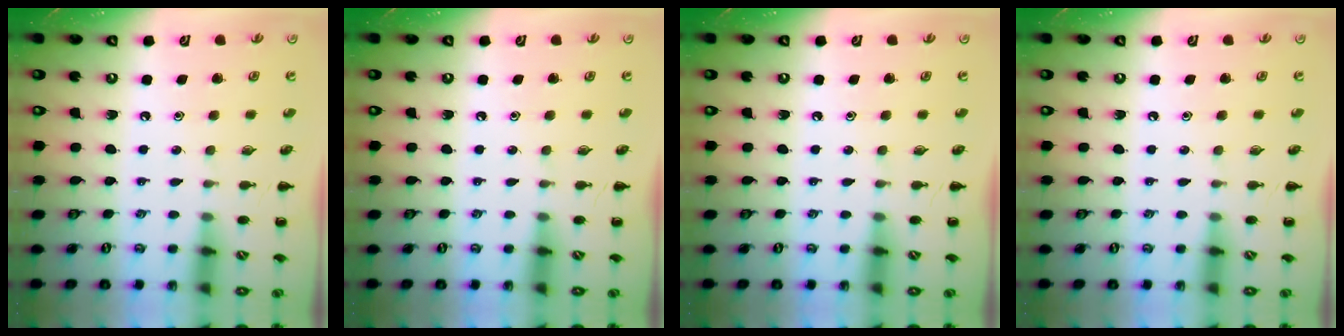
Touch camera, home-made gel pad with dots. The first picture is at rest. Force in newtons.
{"total": 0.0}
{"total": 0.0}
{"total": 0.0}